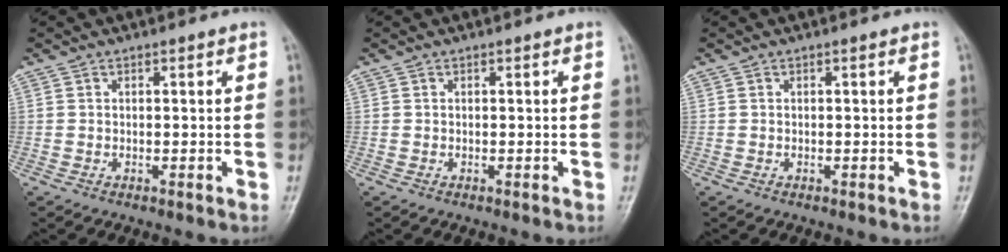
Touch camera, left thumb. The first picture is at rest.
{"total": 0.0}
{"total": 0.0}